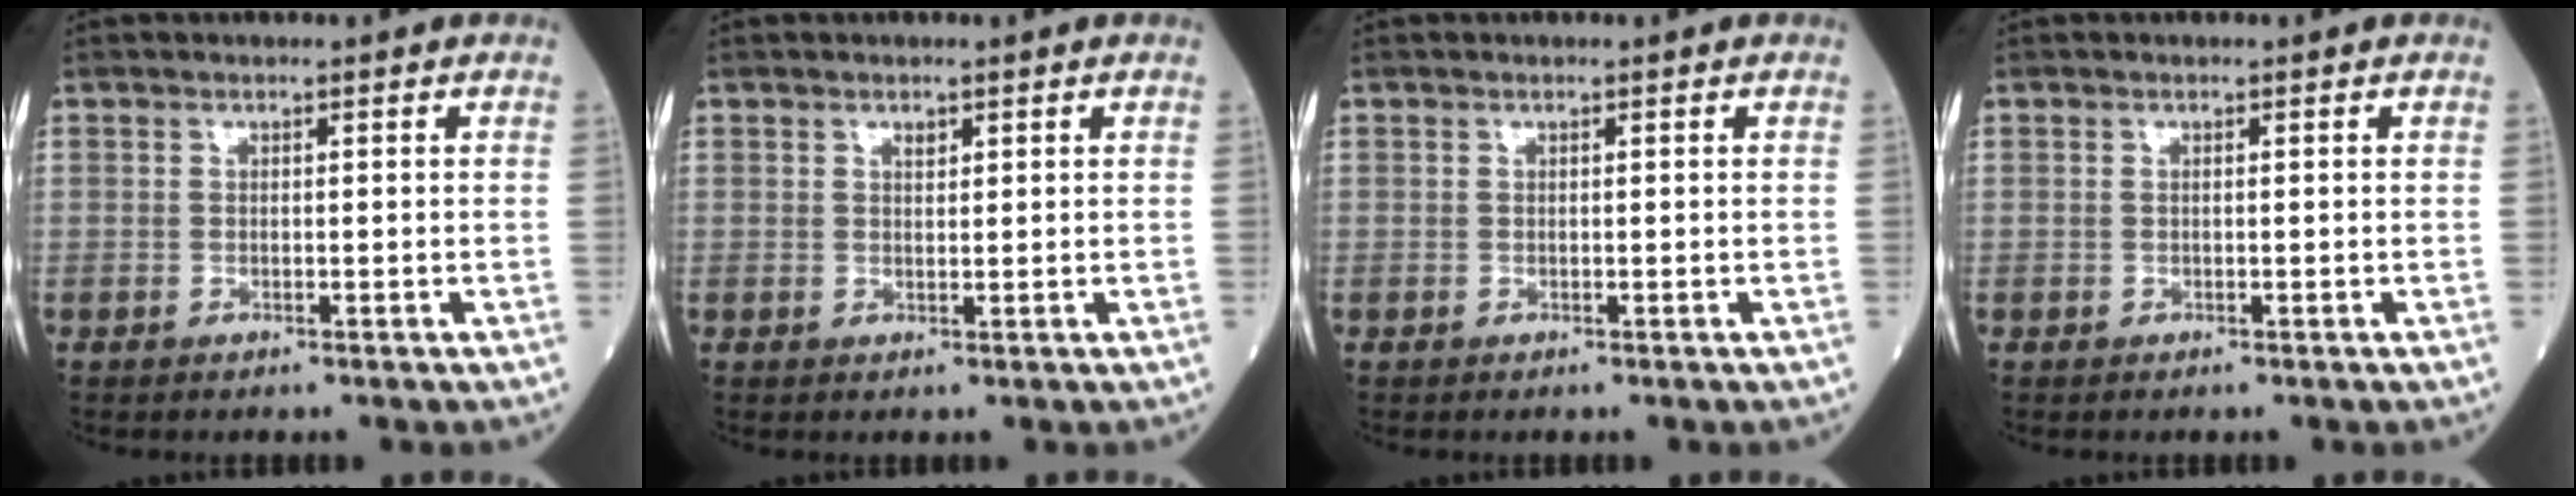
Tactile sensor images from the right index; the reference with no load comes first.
{"total": 0.9, "force": [0.6, 0.4, 0.6], "torque": [-0.010, -0.002, 0.010]}
{"total": 0.0}
{"total": 0.0}